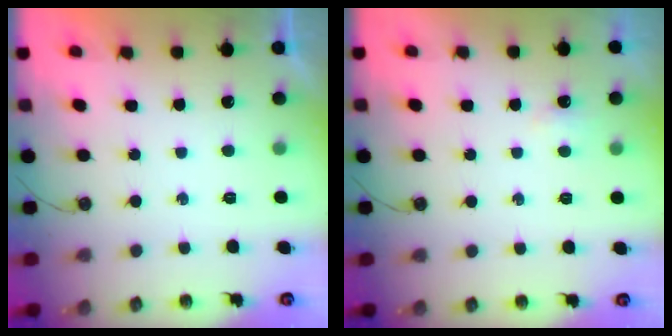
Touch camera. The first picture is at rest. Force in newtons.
{"total": 5.0, "press": 2.9, "slide": 4.1}